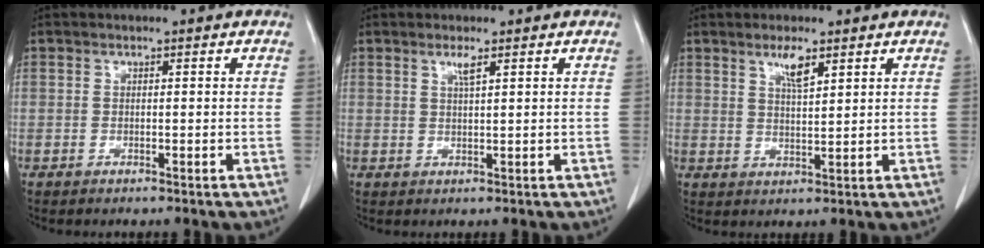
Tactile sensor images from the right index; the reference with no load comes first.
{"total": 1.7, "force": [1.0, -0.1, 1.4], "torque": [-0.029, 0.000, 0.020]}
{"total": 3.6, "force": [2.3, 0.5, 2.7], "torque": [-0.052, -0.001, 0.043]}